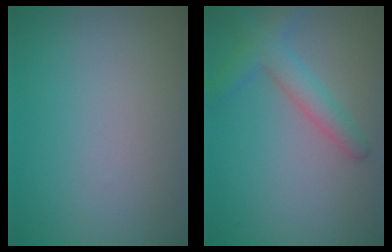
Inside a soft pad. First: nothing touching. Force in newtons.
{"total": 2.2, "press": 2.2, "slide": 0.2}